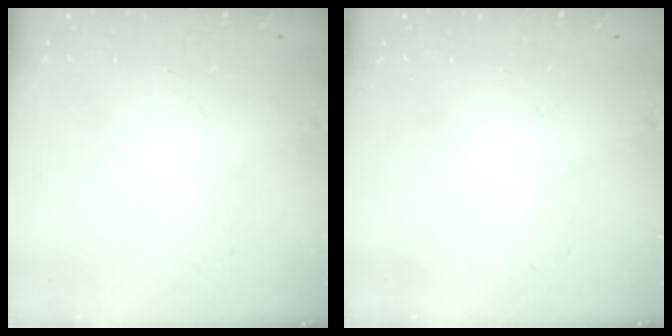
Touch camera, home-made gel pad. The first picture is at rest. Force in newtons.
{"total": 0.0}